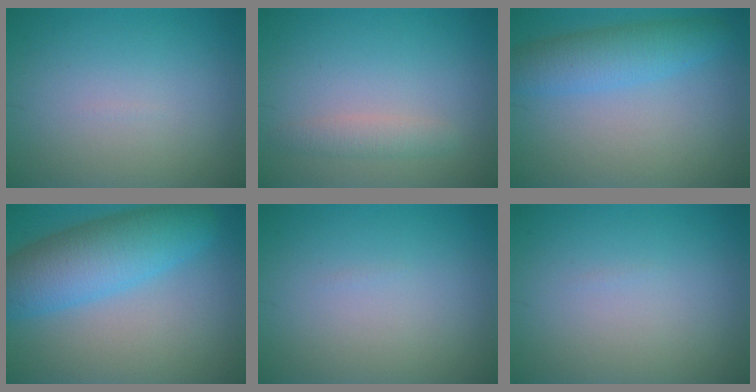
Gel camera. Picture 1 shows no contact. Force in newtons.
{"total": 1.6, "press": 1.6, "slide": 0.0}
{"total": 4.3, "press": 4.3, "slide": 0.1}
{"total": 7.9, "press": 7.9, "slide": 0.2}
{"total": 0.0}
{"total": 0.0}